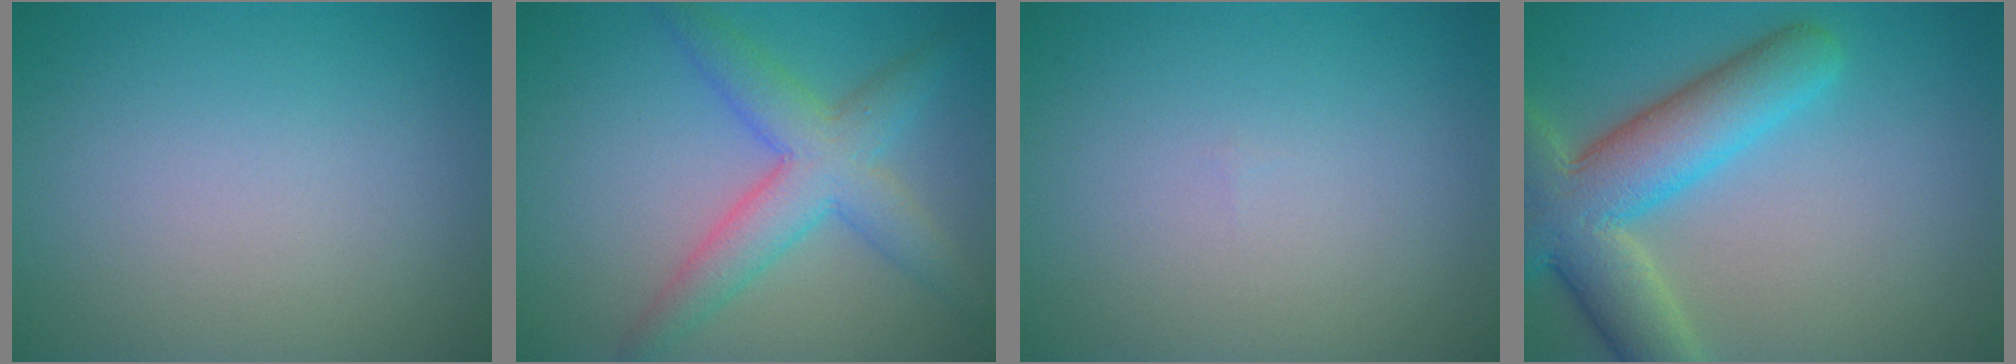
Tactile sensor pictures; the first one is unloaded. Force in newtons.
{"total": 5.4, "press": 5.4, "slide": 0.1}
{"total": 0.0}
{"total": 8.7, "press": 8.7, "slide": 0.6}